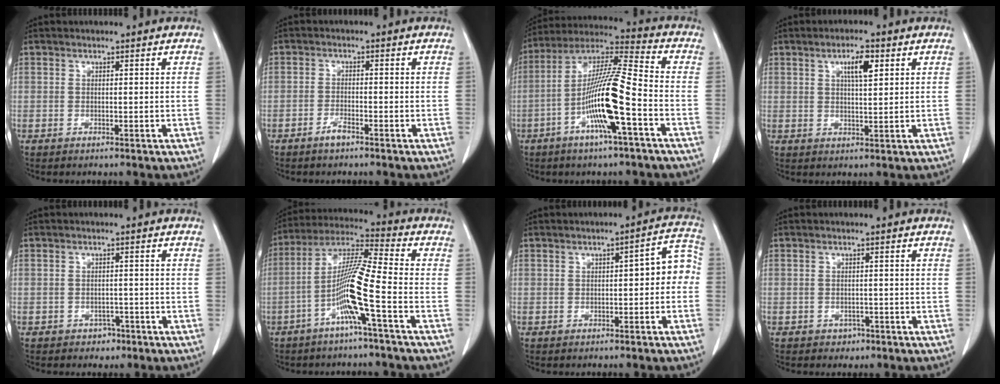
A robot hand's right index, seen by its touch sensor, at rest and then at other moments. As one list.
[{"total": 2.0, "force": [-1.6, 0.3, 1.2], "torque": [-0.024, 0.000, -0.030]}, {"total": 14.6, "force": [-4.7, 0.5, 13.8], "torque": [-0.265, 0.005, -0.092]}, {"total": 4.5, "force": [1.9, 1.0, 3.9], "torque": [-0.068, 0.001, 0.034]}, {"total": 2.2, "force": [-1.4, 1.6, 0.5], "torque": [-0.008, 0.006, -0.016]}, {"total": 10.9, "force": [-4.1, -1.0, 10.1], "torque": [-0.201, 0.007, -0.085]}, {"total": 5.6, "force": [-0.6, 2.0, 5.3], "torque": [-0.059, 0.034, -0.009]}, {"total": 1.6, "force": [-1.0, 1.2, 0.3], "torque": [-0.005, 0.004, -0.013]}]